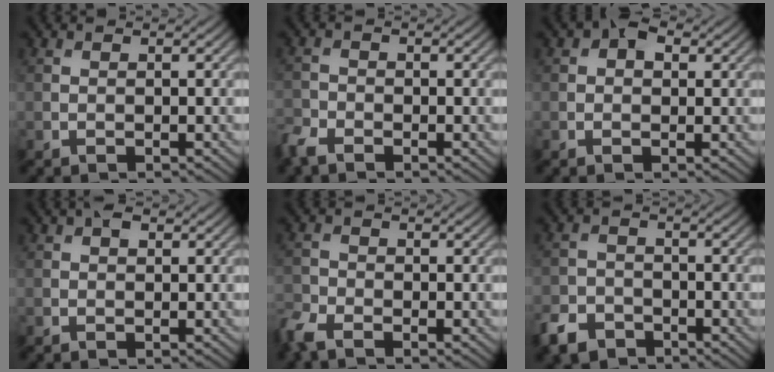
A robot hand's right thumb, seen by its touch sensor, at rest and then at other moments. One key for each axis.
{"total": 2.9, "fx": -2.4, "fy": 1.1, "fz": 1.1, "tx": -0.030, "ty": -0.009, "tz": -0.063}
{"total": 2.8, "fx": 1.1, "fy": 1.9, "fz": 1.8, "tx": -0.025, "ty": 0.004, "tz": 0.010}
{"total": 1.4, "fx": 0.7, "fy": 0.8, "fz": 0.9, "tx": -0.014, "ty": 0.003, "tz": 0.010}
{"total": 3.8, "fx": -3.0, "fy": 1.5, "fz": 1.8, "tx": -0.046, "ty": -0.011, "tz": -0.075}
{"total": 4.4, "fx": -3.2, "fy": 2.7, "fz": 1.5, "tx": -0.037, "ty": -0.005, "tz": -0.069}